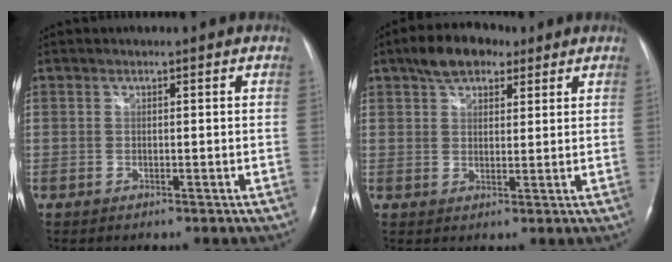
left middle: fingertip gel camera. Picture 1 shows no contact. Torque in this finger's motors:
{"motor_torque": [0.17, -0.06, 0.04, 0.04]}